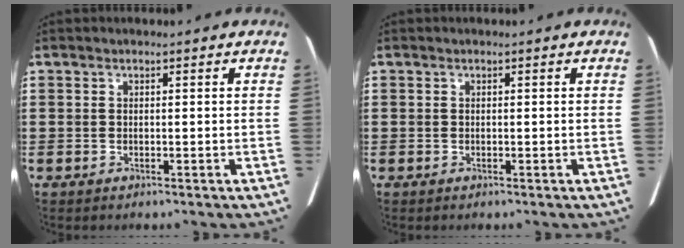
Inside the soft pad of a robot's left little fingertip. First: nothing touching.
{"total": 0.0}